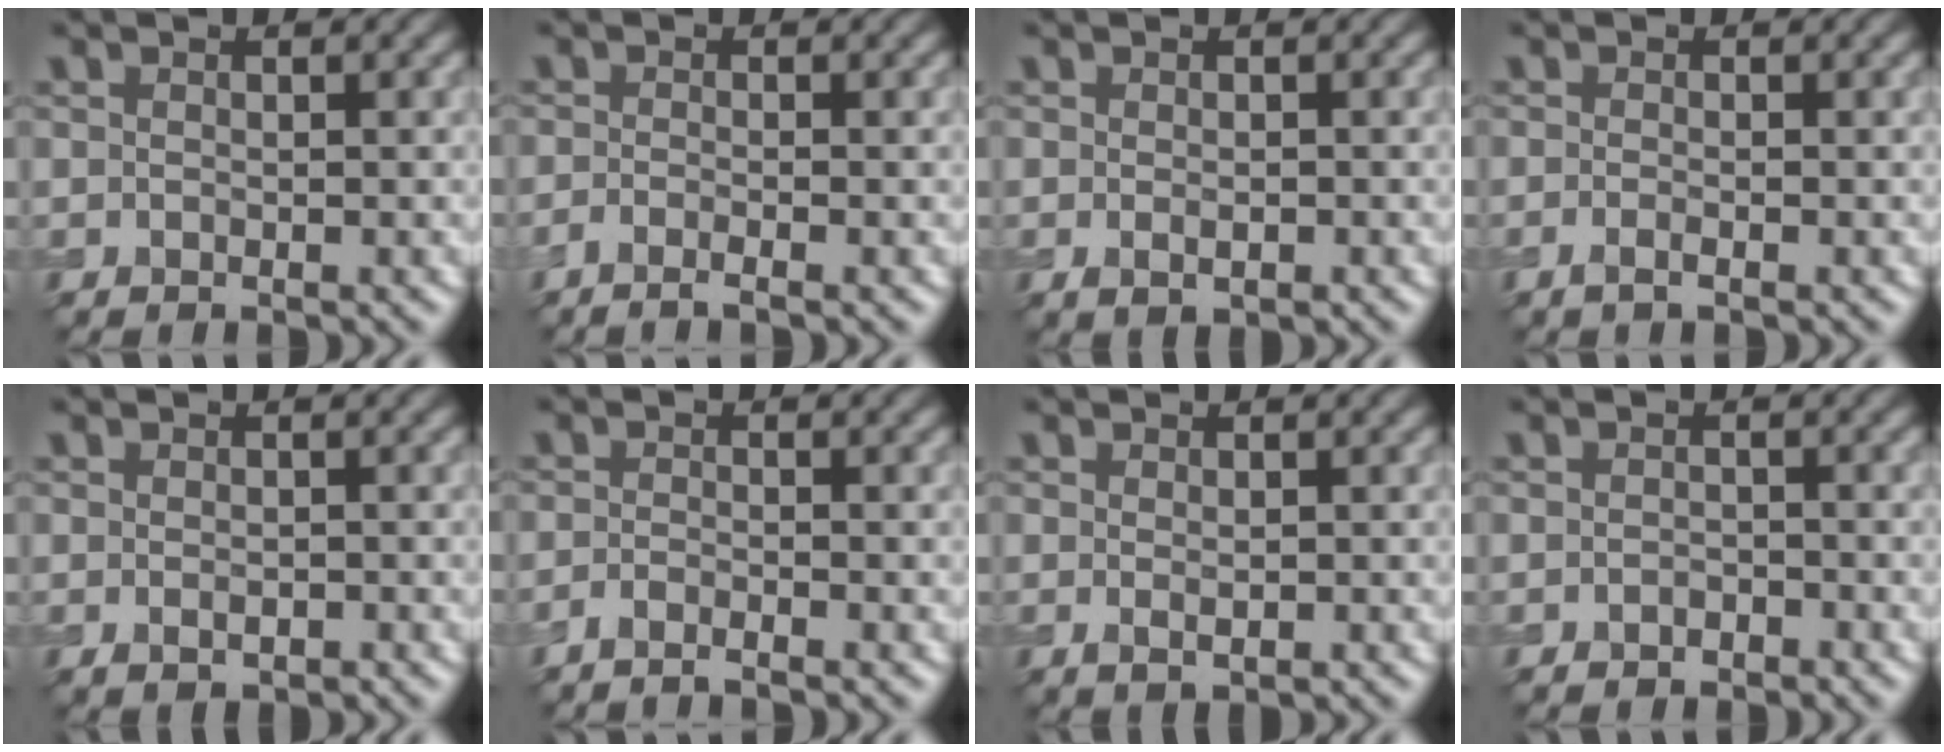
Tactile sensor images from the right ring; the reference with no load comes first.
{"total": 1.3, "force": [-1.1, -0.2, 0.7], "torque": [-0.017, -0.003, -0.024]}
{"total": 1.2, "force": [-0.2, 0.6, 0.9], "torque": [-0.014, -0.005, 0.000]}
{"total": 0.5, "force": [-0.2, -0.1, 0.4], "torque": [-0.010, -0.005, -0.007]}
{"total": 0.8, "force": [-0.2, 0.6, 0.5], "torque": [-0.009, -0.005, -0.001]}
{"total": 0.9, "force": [-0.8, -0.2, 0.1], "torque": [-0.003, -0.003, -0.021]}
{"total": 1.1, "force": [0.1, 0.4, 0.9], "torque": [-0.016, -0.006, 0.004]}
{"total": 0.7, "force": [-0.5, 0.4, -0.3], "torque": [0.008, 0.003, -0.012]}